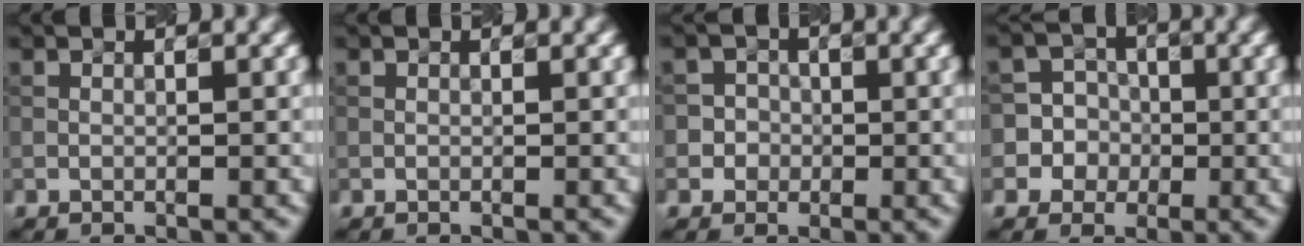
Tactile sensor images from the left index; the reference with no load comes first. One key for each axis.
{"total": 0.0}
{"total": 2.9, "fx": -0.5, "fy": 2.9, "fz": 0.4, "tx": 0.022, "ty": 0.018, "tz": -0.021}
{"total": 7.2, "fx": -0.8, "fy": 7.1, "fz": 0.9, "tx": -0.021, "ty": 0.023, "tz": -0.023}